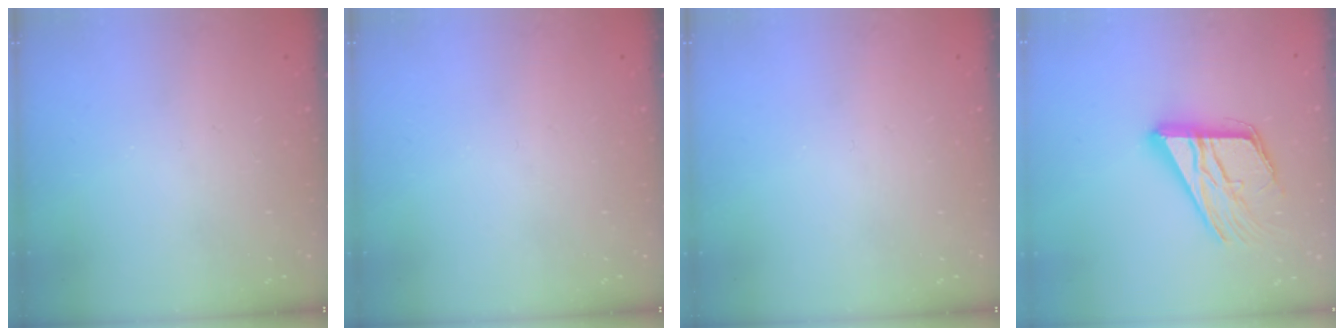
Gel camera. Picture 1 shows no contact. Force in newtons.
{"total": 0.0}
{"total": 0.0}
{"total": 18.9, "press": 18.8, "slide": 1.7}